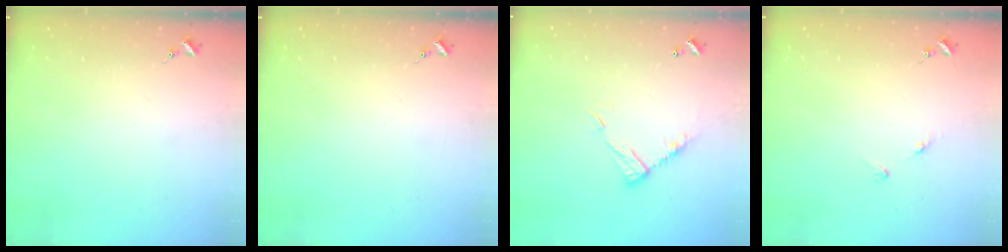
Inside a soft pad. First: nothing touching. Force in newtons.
{"total": 0.0}
{"total": 10.6, "press": 10.6, "slide": 0.4}
{"total": 5.1, "press": 5.1, "slide": 0.6}